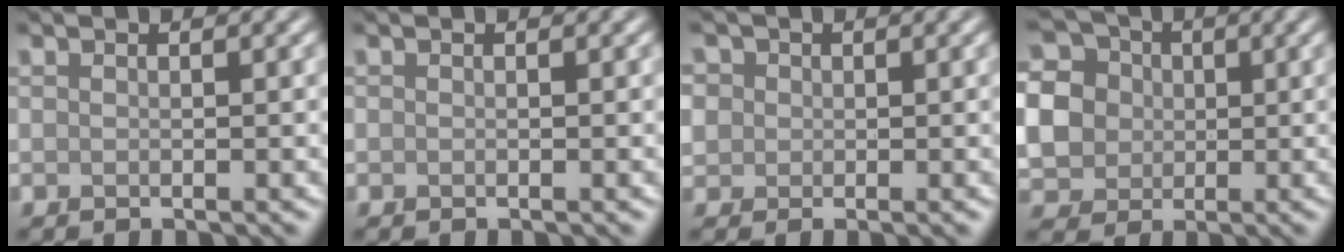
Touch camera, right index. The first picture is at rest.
{"total": 0.0}
{"total": 3.0, "force": [0.4, 2.7, 1.3], "torque": [-0.033, 0.010, 0.004]}
{"total": 8.3, "force": [0.3, 7.4, 3.6], "torque": [-0.100, 0.017, -0.014]}